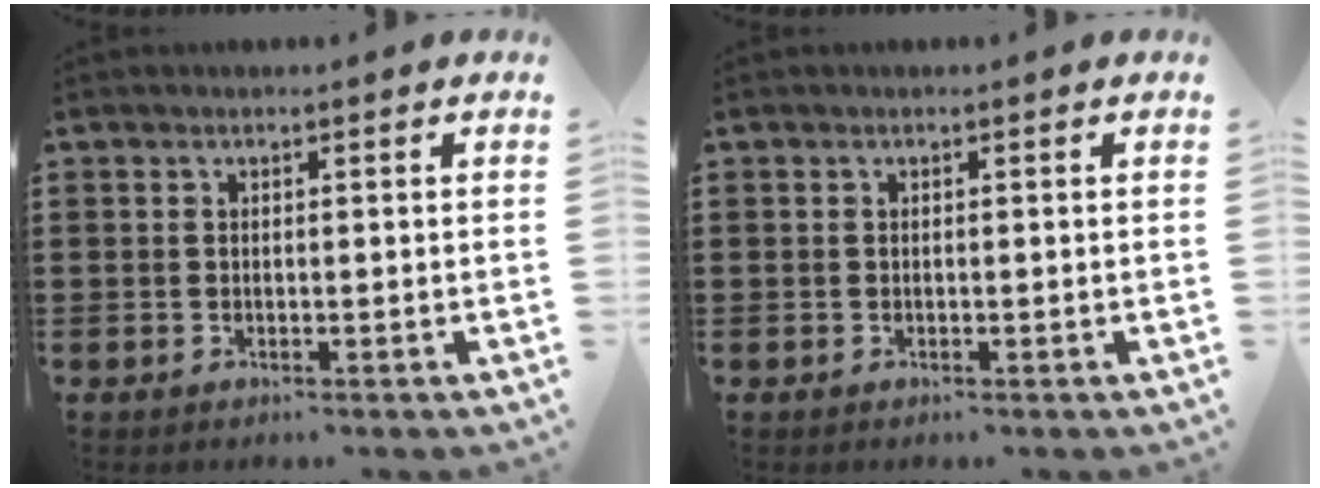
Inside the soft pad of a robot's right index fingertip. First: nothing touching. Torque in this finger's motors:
{"motor_torque": [-0.01, 0.01, 0.00, 0.00]}